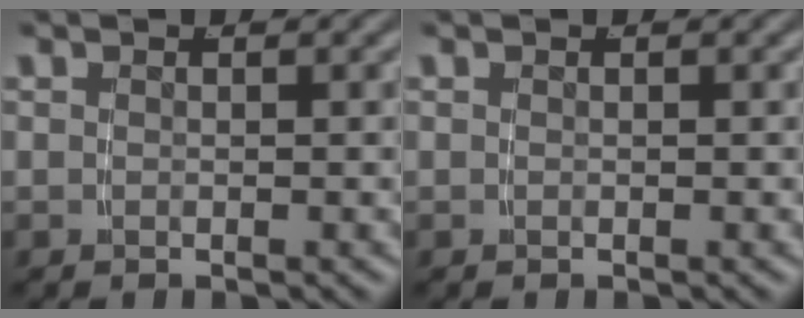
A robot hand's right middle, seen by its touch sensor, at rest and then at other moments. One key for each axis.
{"total": 0.0}